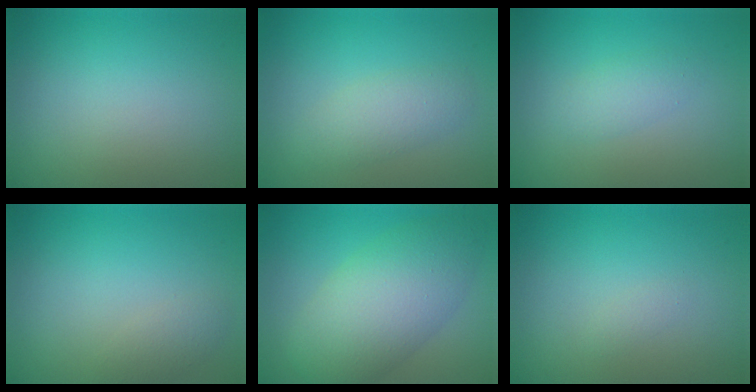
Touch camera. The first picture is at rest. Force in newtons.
{"total": 2.5, "press": 2.5, "slide": 0.1}
{"total": 1.5, "press": 1.5, "slide": 0.1}
{"total": 1.4, "press": 1.4, "slide": 0.1}
{"total": 7.5, "press": 7.5, "slide": 0.1}
{"total": 0.6, "press": 0.6, "slide": 0.0}